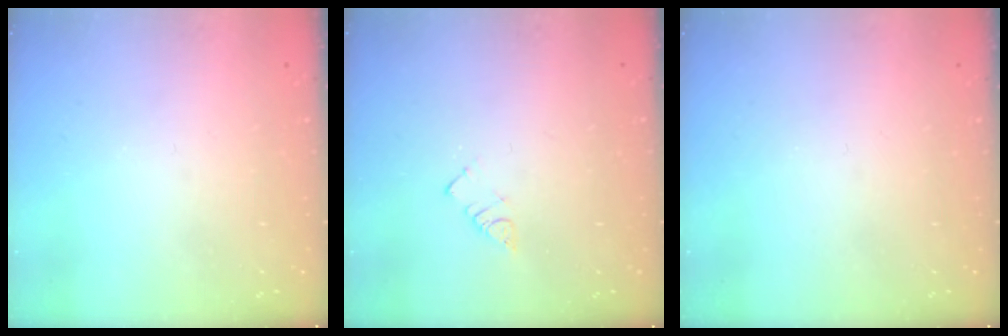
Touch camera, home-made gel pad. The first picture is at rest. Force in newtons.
{"total": 2.7, "press": 2.7, "slide": 0.4}
{"total": 0.0}